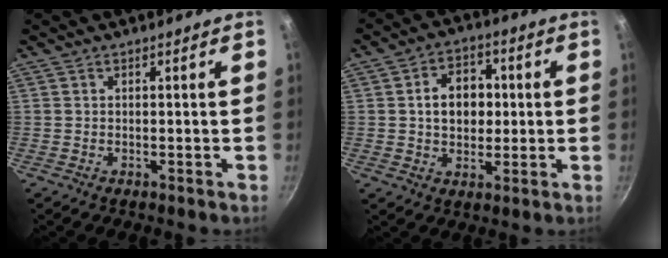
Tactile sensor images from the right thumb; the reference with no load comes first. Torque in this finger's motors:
{"motor_torque": [0.81, 1.88, 0.62, -0.02, 0.10]}